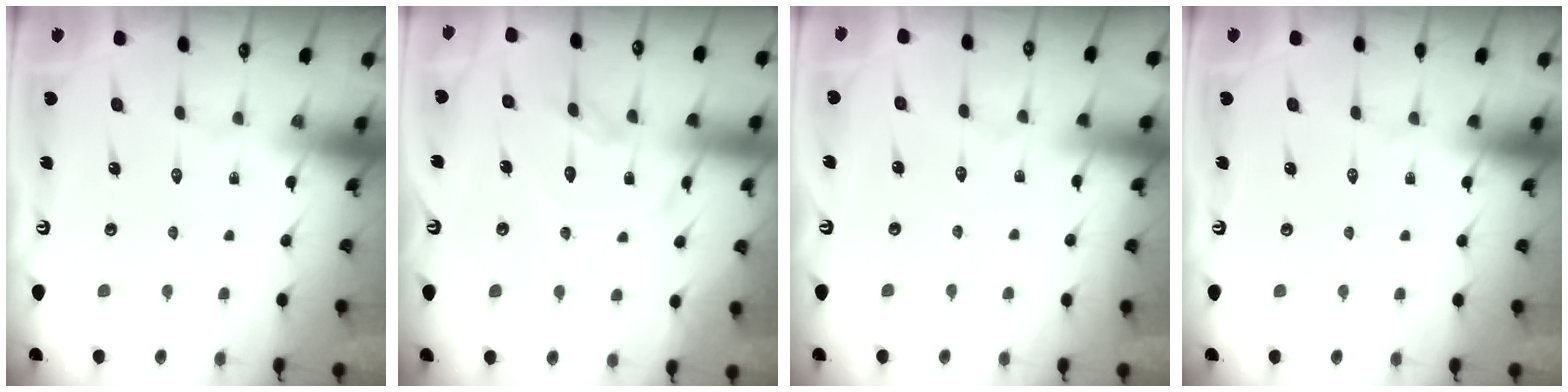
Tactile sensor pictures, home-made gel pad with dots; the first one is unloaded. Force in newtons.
{"total": 12.2, "press": 12.1, "slide": 1.2}
{"total": 3.9, "press": 3.9, "slide": 0.4}
{"total": 0.0}